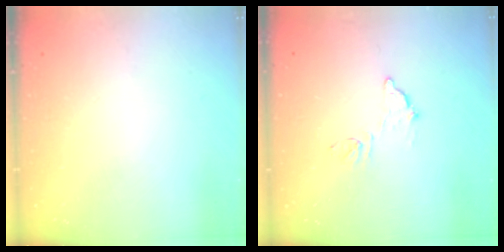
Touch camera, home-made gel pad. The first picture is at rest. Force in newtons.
{"total": 8.5, "press": 8.5, "slide": 0.5}